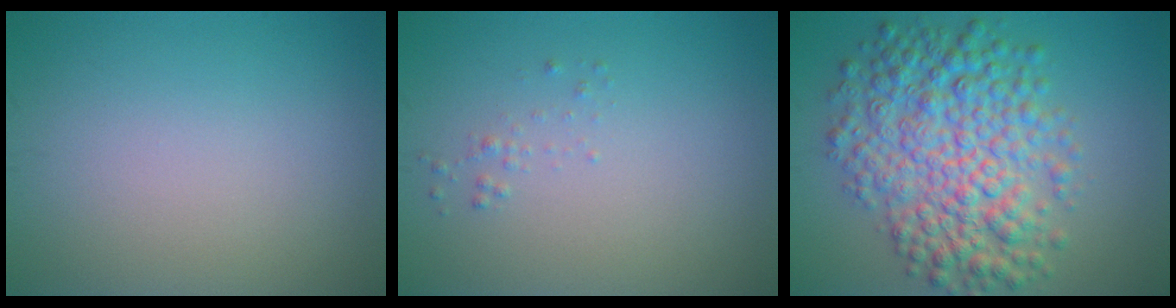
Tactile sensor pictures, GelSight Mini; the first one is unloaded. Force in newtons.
{"total": 0.6, "press": 0.6, "slide": 0.1}
{"total": 8.5, "press": 8.5, "slide": 0.0}